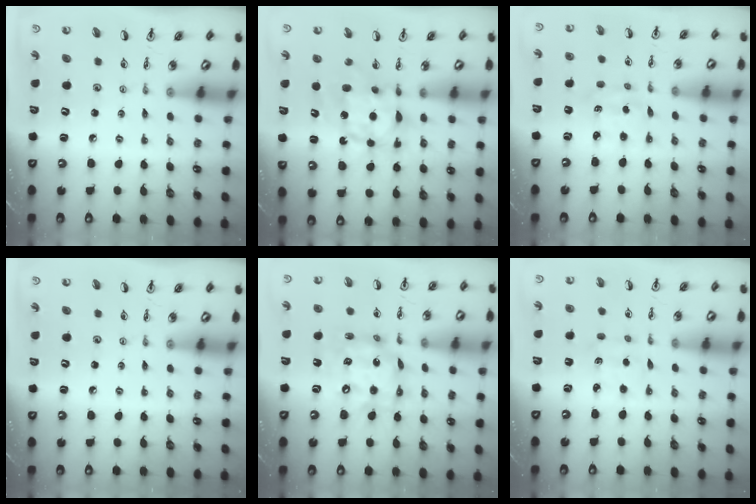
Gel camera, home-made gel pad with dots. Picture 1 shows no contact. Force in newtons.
{"total": 9.5, "press": 9.5, "slide": 0.8}
{"total": 2.1, "press": 2.1, "slide": 0.4}
{"total": 0.0}
{"total": 14.3, "press": 14.2, "slide": 1.5}
{"total": 2.5, "press": 2.4, "slide": 0.6}